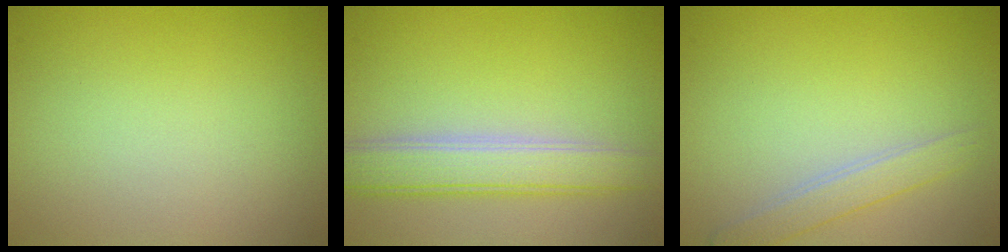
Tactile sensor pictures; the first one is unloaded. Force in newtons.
{"total": 4.3, "press": 4.3, "slide": 0.2}
{"total": 2.1, "press": 2.1, "slide": 0.1}